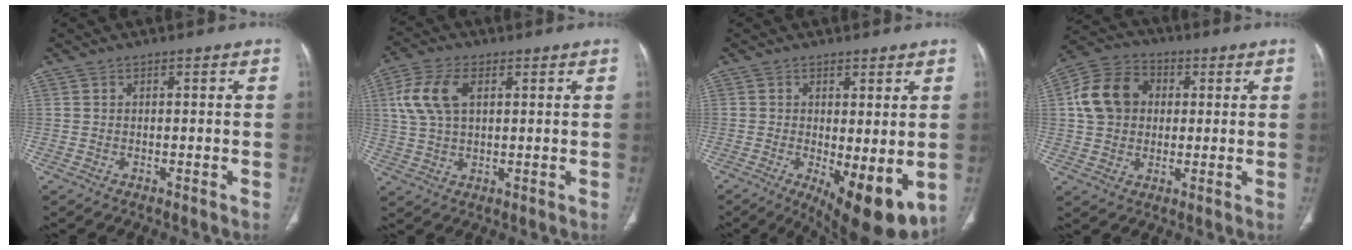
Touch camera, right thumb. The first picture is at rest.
{"total": 9.5, "force": [2.8, 5.4, 7.2], "torque": [-0.158, 0.009, 0.056]}
{"total": 11.7, "force": [-2.4, 4.2, 10.6], "torque": [-0.151, -0.027, -0.022]}
{"total": 12.1, "force": [1.8, 9.8, 6.8], "torque": [-0.113, 0.017, 0.024]}